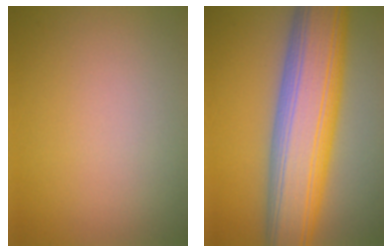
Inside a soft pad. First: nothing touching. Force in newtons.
{"total": 12.6, "press": 12.6, "slide": 0.7}